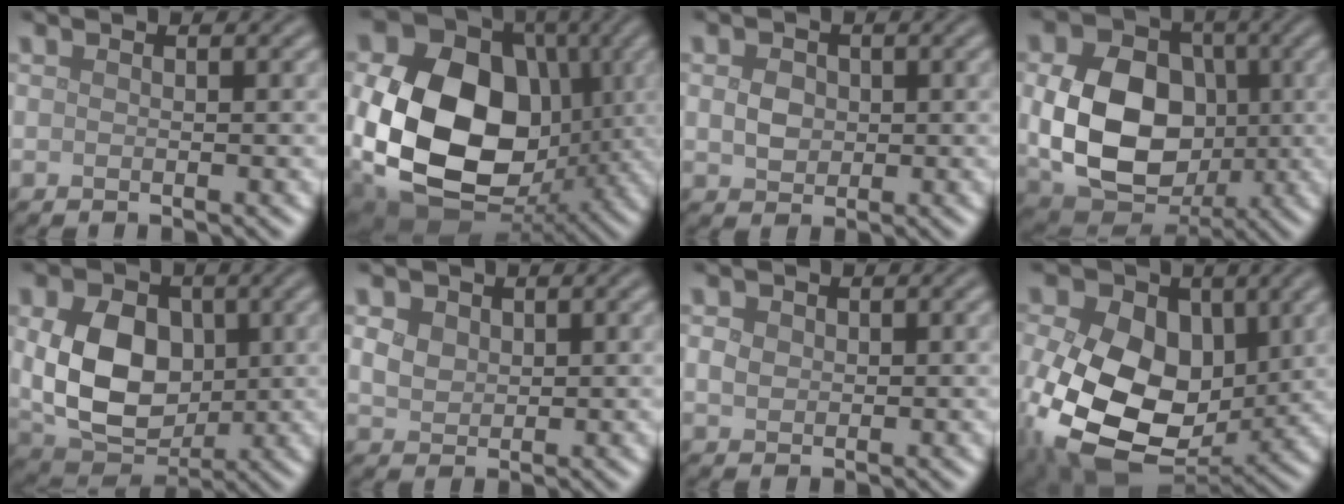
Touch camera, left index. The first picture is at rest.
{"total": 19.7, "force": [-0.5, 15.2, 12.4], "torque": [-0.241, -0.031, -0.011]}
{"total": 2.2, "force": [0.2, 1.8, 1.2], "torque": [-0.025, 0.000, 0.001]}
{"total": 11.1, "force": [-0.4, 8.4, 7.3], "torque": [-0.150, -0.013, -0.003]}
{"total": 9.4, "force": [0.7, 6.8, 6.5], "torque": [-0.139, -0.010, 0.016]}
{"total": 2.4, "force": [0.9, 1.9, 1.2], "torque": [-0.026, 0.003, 0.012]}
{"total": 1.3, "force": [0.3, 1.1, 0.6], "torque": [-0.012, 0.001, 0.004]}
{"total": 16.6, "force": [-0.8, 11.8, 11.7], "torque": [-0.220, -0.018, -0.011]}